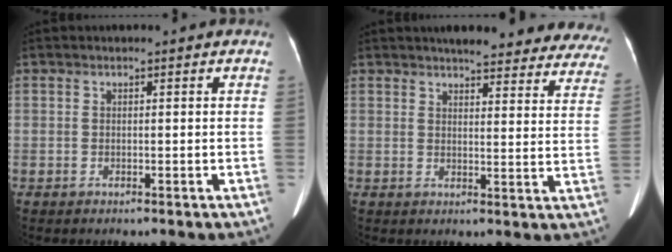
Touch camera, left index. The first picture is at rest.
{"total": 22.1, "force": [20.0, 4.6, 8.3], "torque": [-0.087, -0.047, 0.213]}